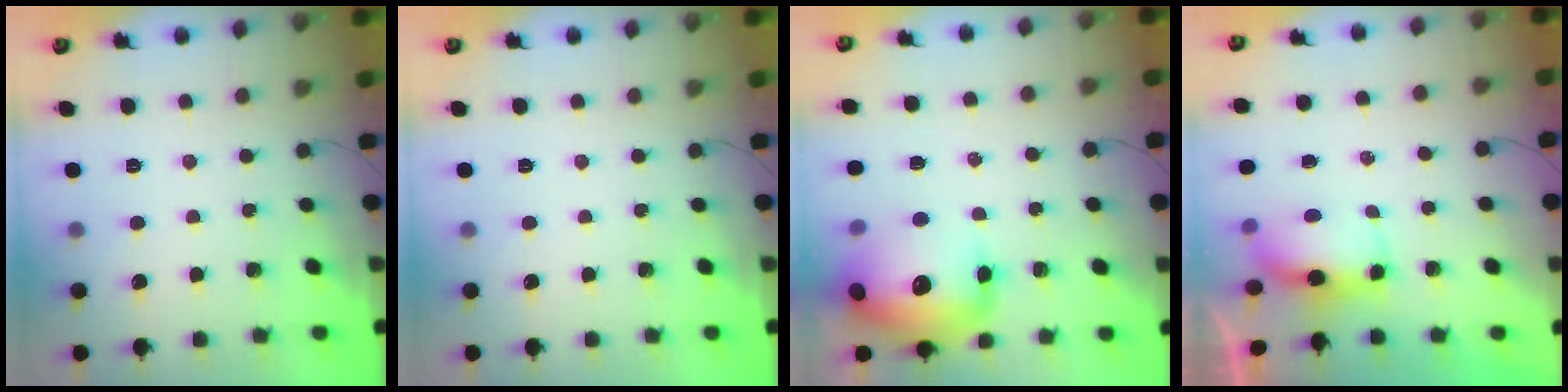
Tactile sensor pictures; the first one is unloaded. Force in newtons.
{"total": 0.0}
{"total": 20.4, "press": 19.4, "slide": 6.3}
{"total": 6.4, "press": 6.3, "slide": 0.7}